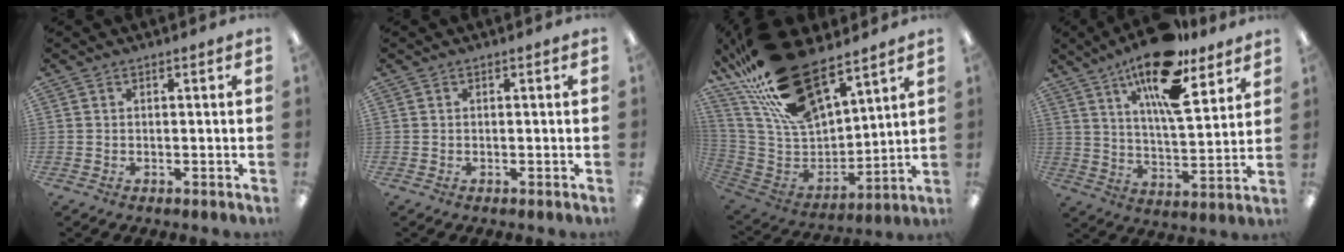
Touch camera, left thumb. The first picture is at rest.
{"total": 0.0}
{"total": 25.8, "force": [19.0, 10.5, 14.1], "torque": [-0.270, -0.101, 0.338]}
{"total": 18.1, "force": [11.9, 6.2, 12.1], "torque": [-0.203, -0.061, 0.197]}